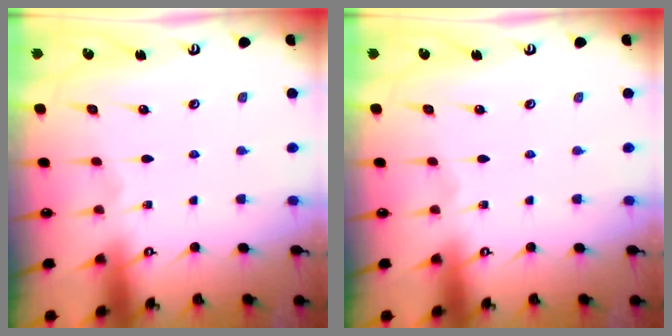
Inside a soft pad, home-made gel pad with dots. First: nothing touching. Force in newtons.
{"total": 0.0}